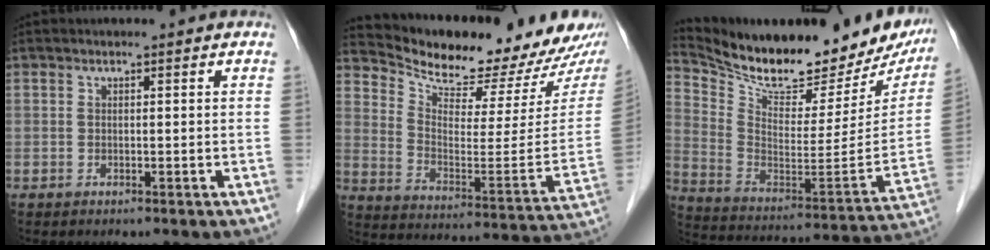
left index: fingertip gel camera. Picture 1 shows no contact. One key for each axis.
{"total": 20.1, "fx": 18.7, "fy": 3.8, "fz": 6.3, "tx": -0.102, "ty": -0.059, "tz": 0.265}
{"total": 26.1, "fx": 22.1, "fy": 7.2, "fz": 11.8, "tx": -0.202, "ty": -0.040, "tz": 0.322}